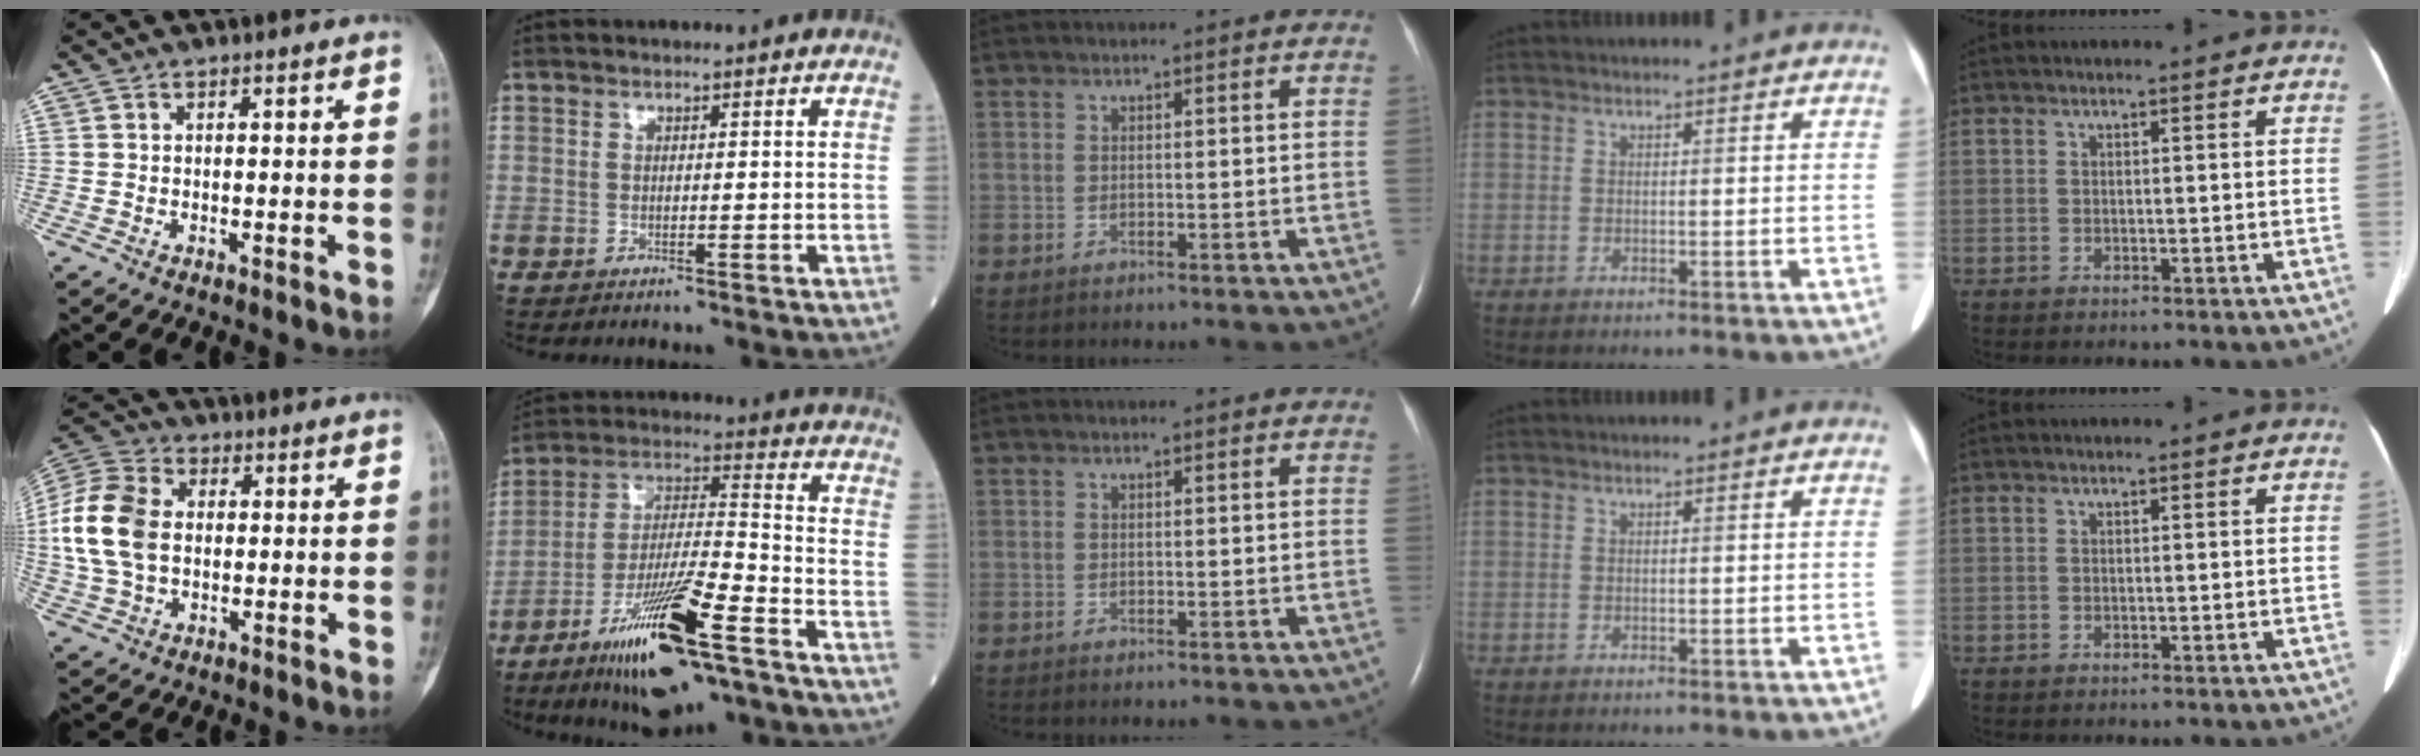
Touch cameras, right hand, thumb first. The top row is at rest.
{"thumb": {"total": 13.9, "force": [0.5, 9.7, 9.9], "torque": [-0.197, 0.020, 0.004]}, "index": {"total": 18.4, "force": [-10.7, 3.0, 14.7], "torque": [-0.274, -0.029, -0.186]}}